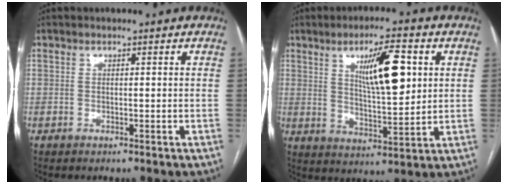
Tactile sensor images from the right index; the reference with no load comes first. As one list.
[{"total": 11.1, "force": [3.6, 2.4, 10.3], "torque": [-0.171, 0.001, 0.065]}]